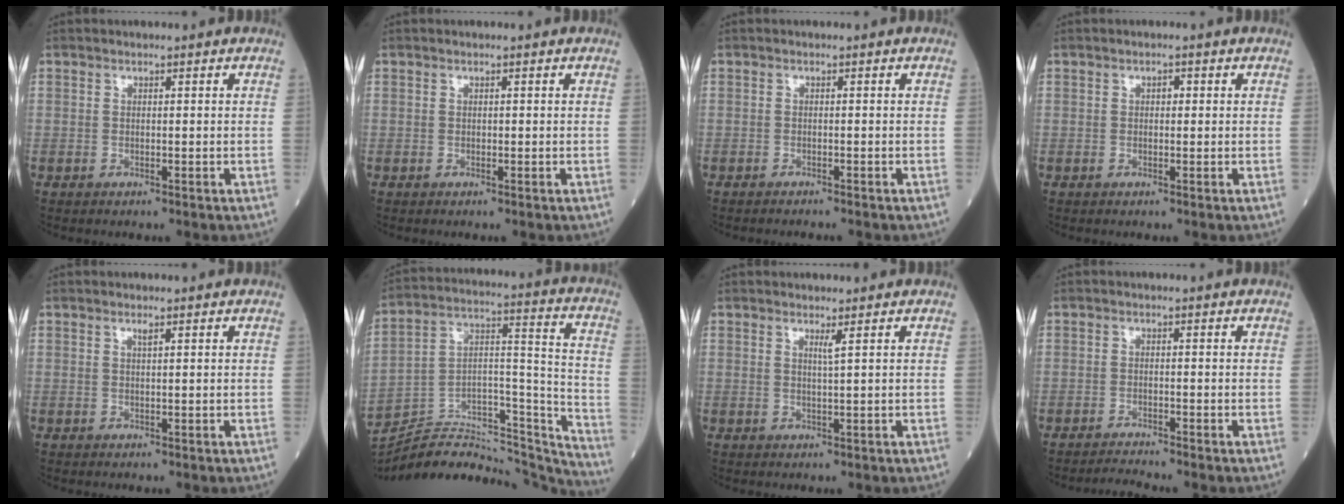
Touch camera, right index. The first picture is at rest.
{"total": 0.0}
{"total": 2.5, "force": [-2.4, 0.1, 0.9], "torque": [-0.014, -0.003, -0.029]}
{"total": 0.9, "force": [0.1, 0.5, 0.7], "torque": [-0.008, 0.003, 0.000]}
{"total": 0.7, "force": [0.4, -0.1, 0.6], "torque": [-0.012, -0.002, 0.007]}
{"total": 27.0, "force": [-25.1, 6.1, 7.7], "torque": [-0.099, 0.039, -0.375]}
{"total": 1.2, "force": [0.7, -0.4, 0.9], "torque": [-0.026, -0.010, 0.013]}
{"total": 2.3, "force": [-2.1, -1.0, -0.1], "torque": [-0.005, -0.014, -0.039]}